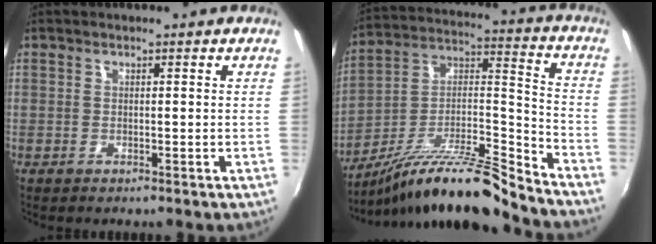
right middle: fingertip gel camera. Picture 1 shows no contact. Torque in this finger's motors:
{"motor_torque": [0.88, -1.26, 0.05, 0.00]}